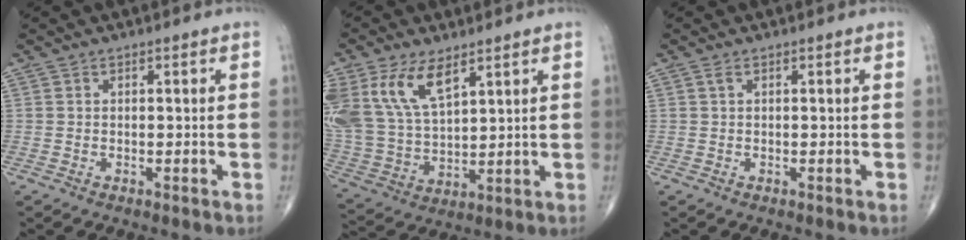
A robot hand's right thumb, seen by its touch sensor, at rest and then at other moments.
{"total": 16.1, "force": [8.2, 8.2, 11.1], "torque": [-0.228, -0.022, 0.172]}
{"total": 0.6, "force": [0.2, 0.2, 0.5], "torque": [-0.015, 0.005, 0.003]}